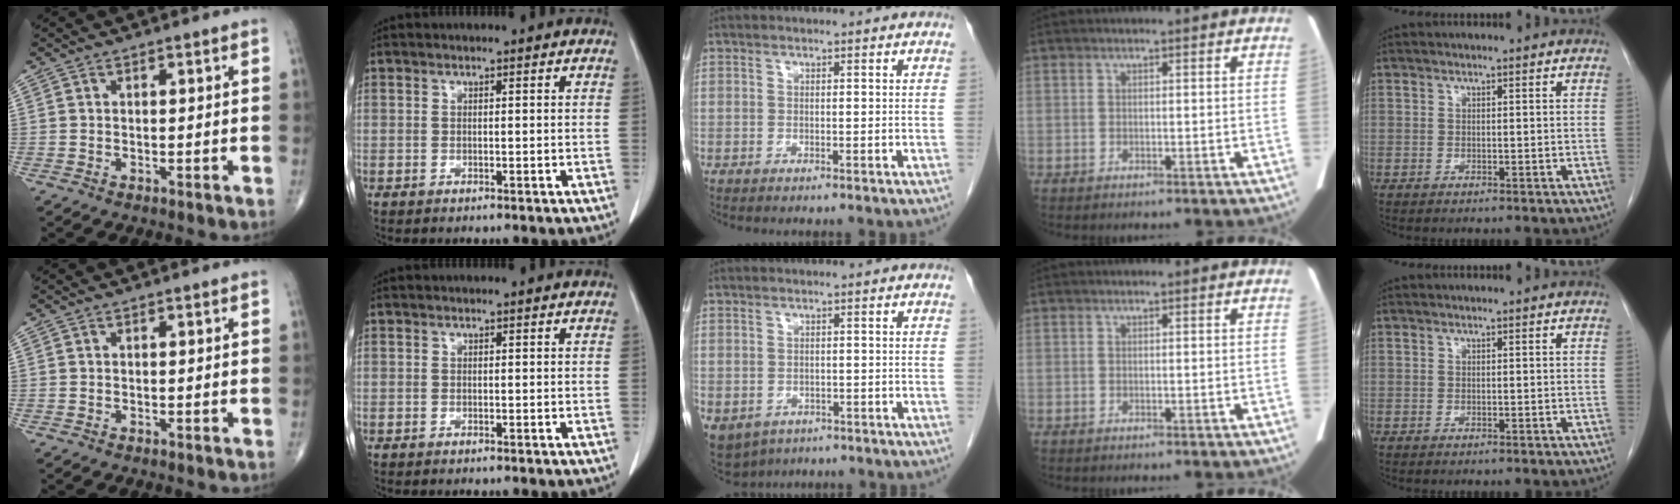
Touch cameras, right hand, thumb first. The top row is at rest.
{"middle": {"total": 13.5, "force": [-6.7, 10.5, 5.2], "torque": [-0.159, -0.015, -0.079]}}